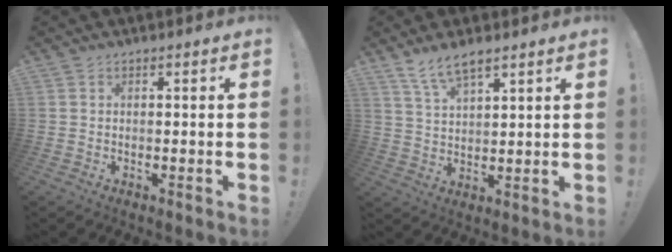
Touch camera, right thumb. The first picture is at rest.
{"total": 6.8, "force": [5.1, 2.0, 3.9], "torque": [-0.068, -0.026, 0.094]}